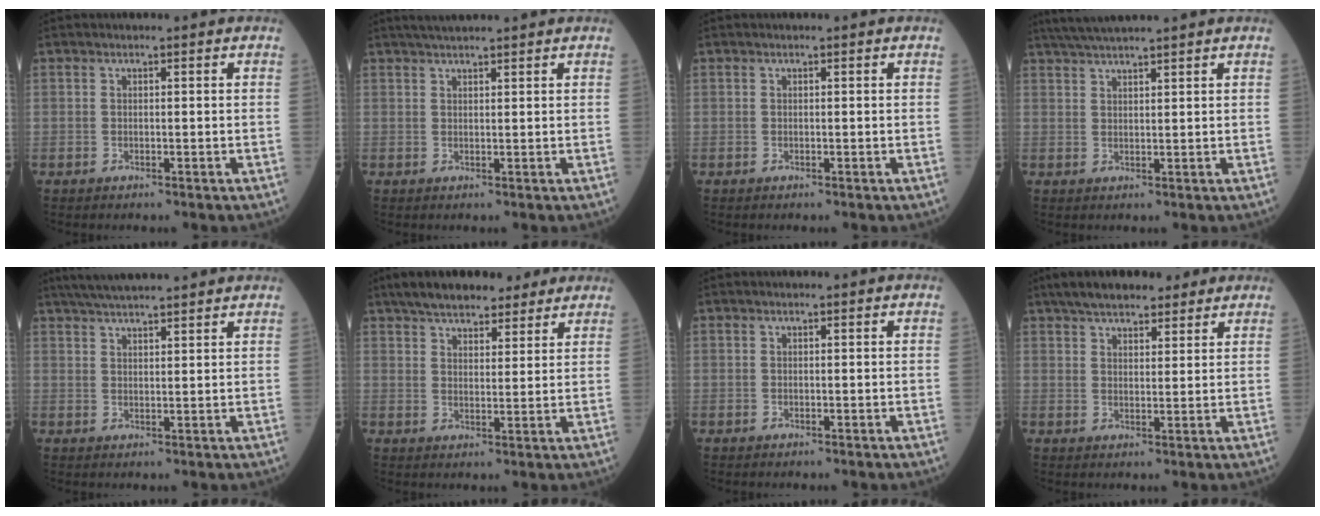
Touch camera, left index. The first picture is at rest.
{"total": 4.9, "force": [4.3, 0.1, 2.3], "torque": [-0.035, 0.031, 0.072]}
{"total": 0.0}
{"total": 7.3, "force": [6.4, -0.5, 3.5], "torque": [-0.060, 0.033, 0.108]}
{"total": 10.4, "force": [9.2, 0.8, 4.8], "torque": [-0.081, 0.034, 0.135]}
{"total": 13.1, "force": [10.6, 4.5, 6.1], "torque": [-0.085, 0.034, 0.157]}
{"total": 0.0}
{"total": 11.5, "force": [9.1, 3.8, 5.8], "torque": [-0.083, 0.034, 0.140]}